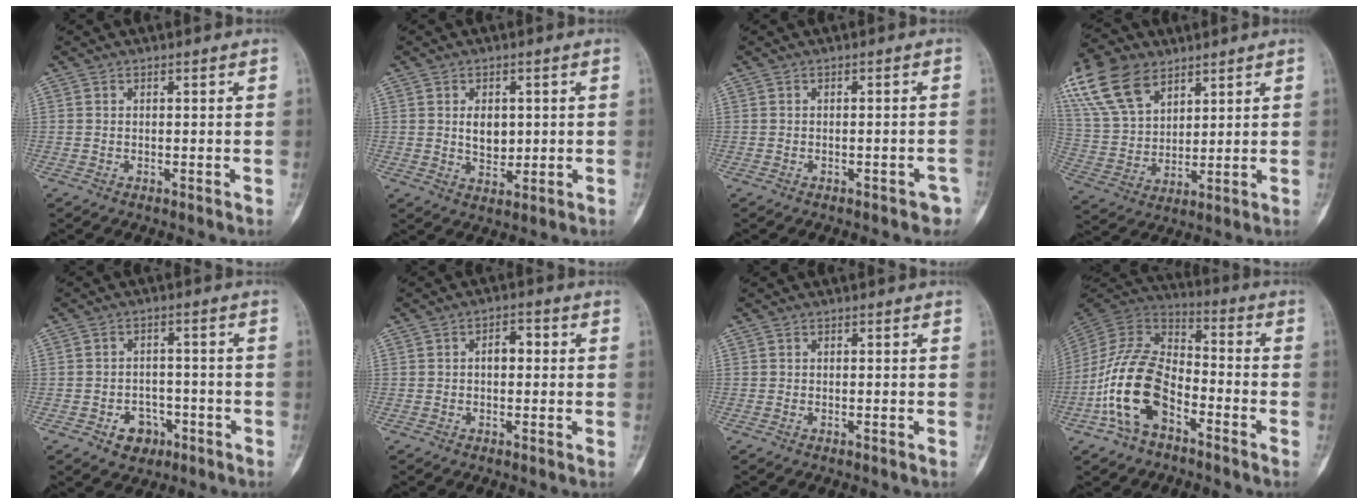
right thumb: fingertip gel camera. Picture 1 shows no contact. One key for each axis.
{"total": 5.0, "fx": 0.7, "fy": 3.3, "fz": 3.7, "tx": -0.040, "ty": -0.007, "tz": 0.017}
{"total": 3.4, "fx": -2.4, "fy": 1.5, "fz": 1.8, "tx": -0.014, "ty": 0.018, "tz": -0.022}
{"total": 16.0, "fx": 9.3, "fy": 9.5, "fz": 8.9, "tx": -0.163, "ty": -0.015, "tz": 0.183}
{"total": 5.3, "fx": -2.6, "fy": 4.1, "fz": 2.1, "tx": -0.002, "ty": 0.023, "tz": -0.032}
{"total": 3.4, "fx": 0.3, "fy": 2.1, "fz": 2.7, "tx": -0.027, "ty": 0.014, "tz": -0.001}
{"total": 0.0}
{"total": 16.7, "fx": -6.8, "fy": 9.5, "fz": 12.0, "tx": -0.227, "ty": 0.055, "tz": -0.137}